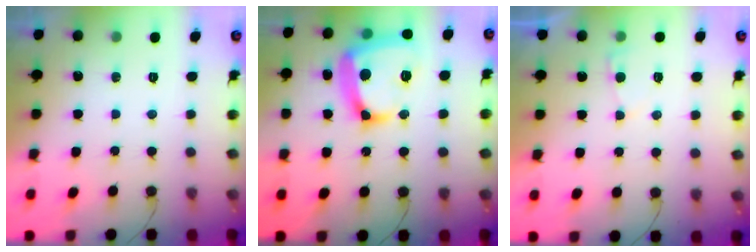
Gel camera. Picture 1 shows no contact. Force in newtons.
{"total": 18.1, "press": 18.0, "slide": 1.8}
{"total": 2.0, "press": 2.0, "slide": 0.3}